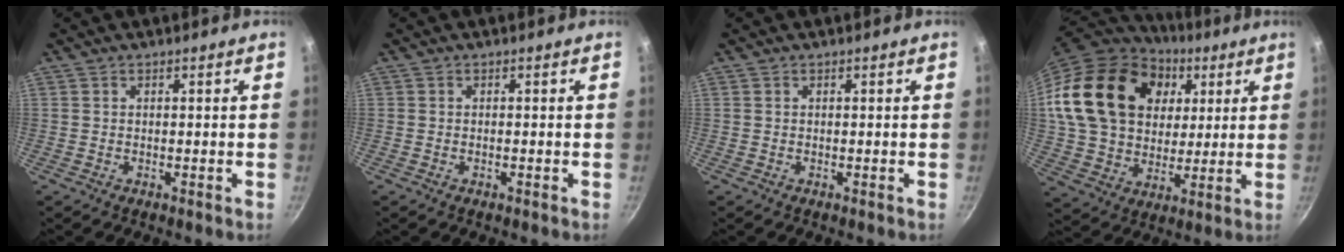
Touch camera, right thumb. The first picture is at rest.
{"total": 0.6, "force": [-0.3, 0.1, 0.5], "torque": [-0.010, 0.003, -0.007]}
{"total": 0.0}
{"total": 26.2, "force": [8.1, 19.4, 15.7], "torque": [-0.265, 0.005, 0.145]}